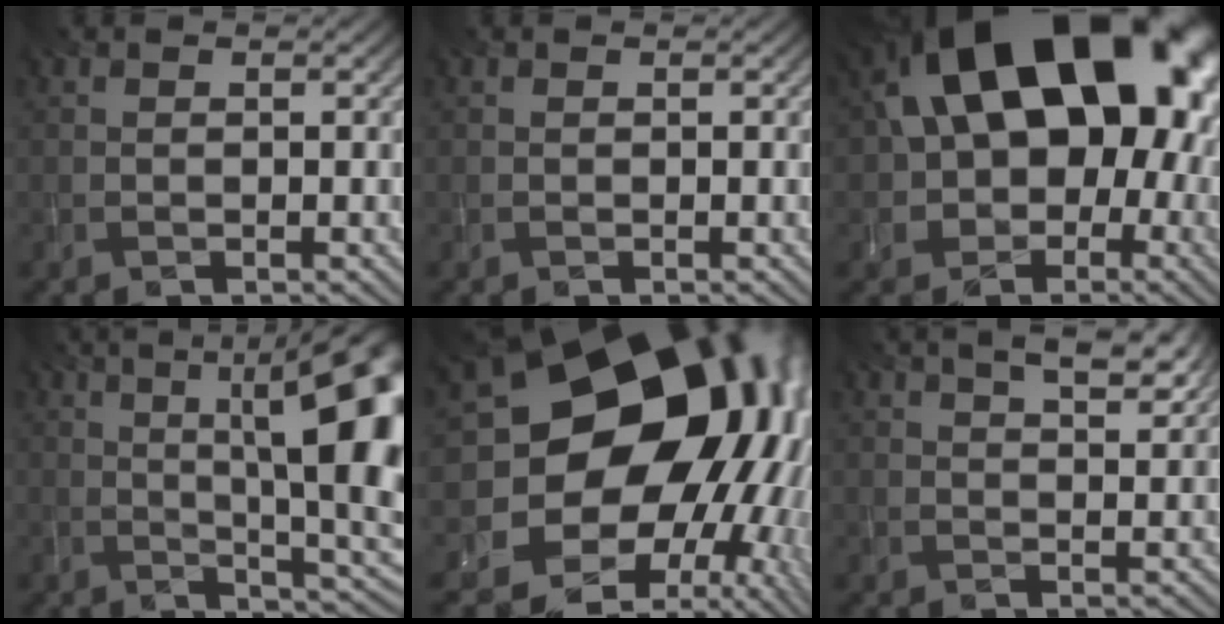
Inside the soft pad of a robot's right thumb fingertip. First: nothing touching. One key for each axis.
{"total": 0.0}
{"total": 22.7, "fx": 3.9, "fy": 15.7, "fz": 16.0, "tx": -0.236, "ty": 0.013, "tz": 0.060}
{"total": 17.3, "fx": 3.1, "fy": 5.6, "fz": 16.0, "tx": -0.192, "ty": 0.019, "tz": 0.044}
{"total": 23.1, "fx": 3.2, "fy": 18.6, "fz": 13.4, "tx": -0.223, "ty": -0.016, "tz": 0.060}
{"total": 6.6, "fx": 4.1, "fy": 2.2, "fz": 4.7, "tx": -0.071, "ty": 0.009, "tz": 0.061}